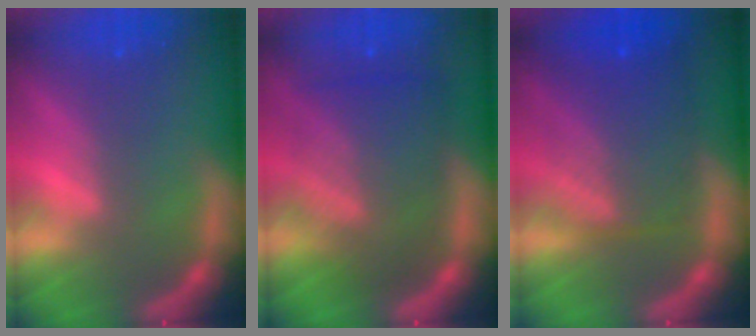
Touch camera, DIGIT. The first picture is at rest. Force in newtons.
{"total": 9.0}
{"total": 8.0}